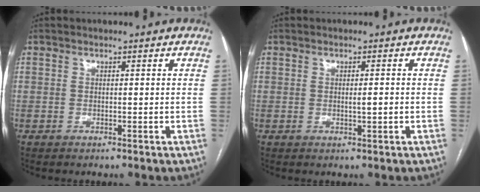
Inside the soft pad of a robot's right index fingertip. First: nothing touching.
{"total": 1.4, "force": [-0.1, 0.1, 1.4], "torque": [-0.026, -0.001, -0.001]}